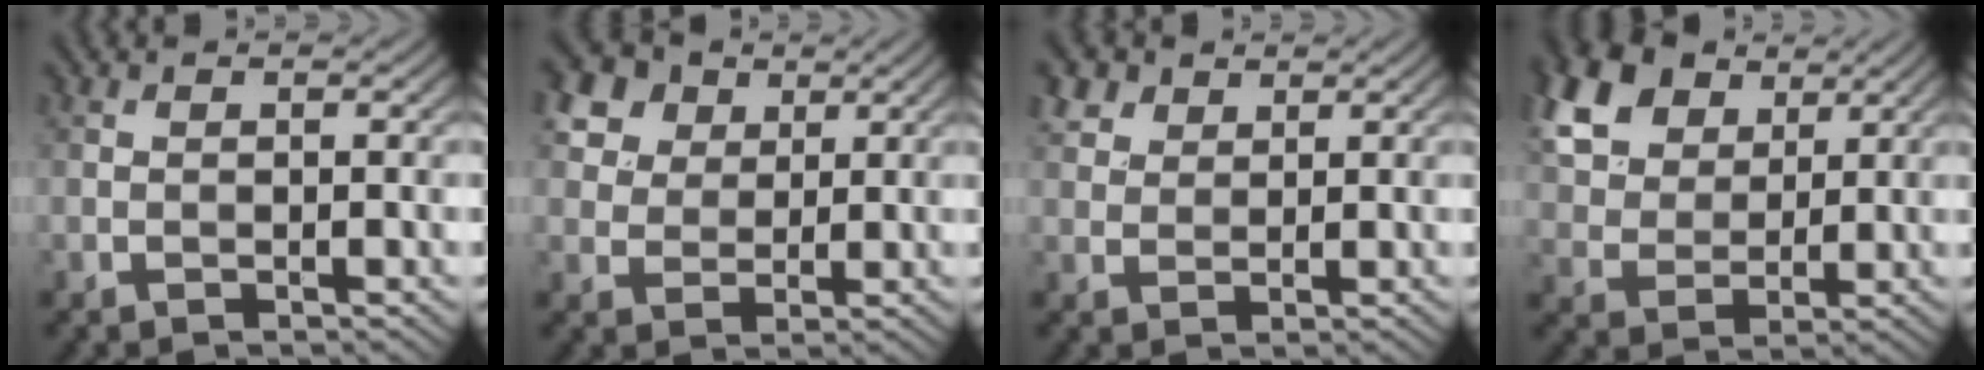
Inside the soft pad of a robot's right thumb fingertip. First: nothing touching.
{"total": 11.5, "force": [6.2, 8.1, 5.2], "torque": [-0.174, 0.025, 0.119]}
{"total": 4.1, "force": [2.7, 2.7, 1.5], "torque": [-0.047, 0.002, 0.063]}
{"total": 13.6, "force": [7.4, 8.9, 7.1], "torque": [-0.207, 0.021, 0.149]}